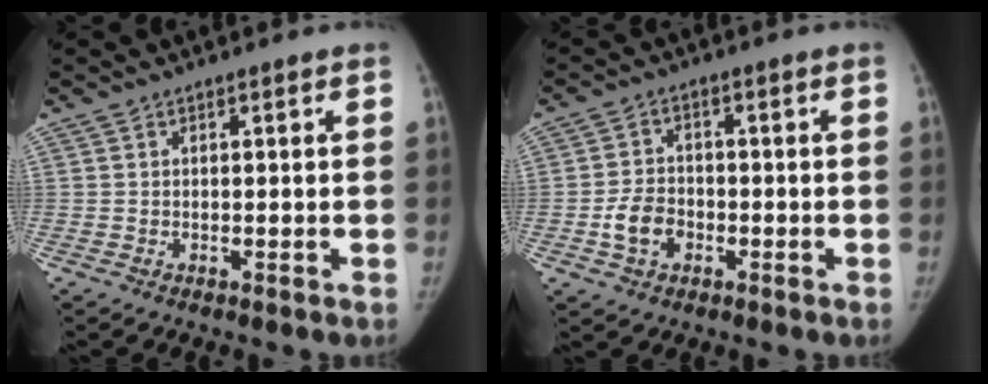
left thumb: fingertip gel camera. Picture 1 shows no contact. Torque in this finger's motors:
{"motor_torque": [0.78, 0.78, 0.24, -0.77, 0.08]}